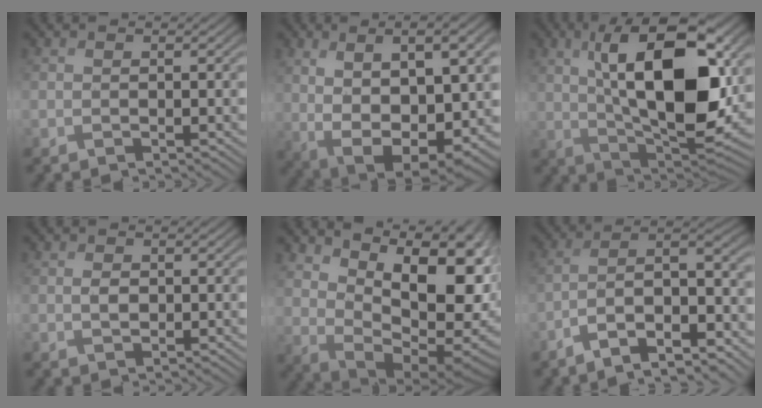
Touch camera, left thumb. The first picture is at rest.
{"total": 16.1, "force": [2.5, 8.0, 13.8], "torque": [-0.228, -0.024, 0.072]}
{"total": 17.4, "force": [3.6, 7.9, 15.0], "torque": [-0.252, 0.011, 0.053]}
{"total": 1.5, "force": [0.1, 1.0, 1.1], "torque": [-0.025, 0.000, 0.001]}
{"total": 16.0, "force": [5.4, 8.5, 12.4], "torque": [-0.203, 0.009, 0.099]}
{"total": 10.5, "force": [-6.7, 3.1, 7.4], "torque": [-0.116, 0.002, -0.117]}